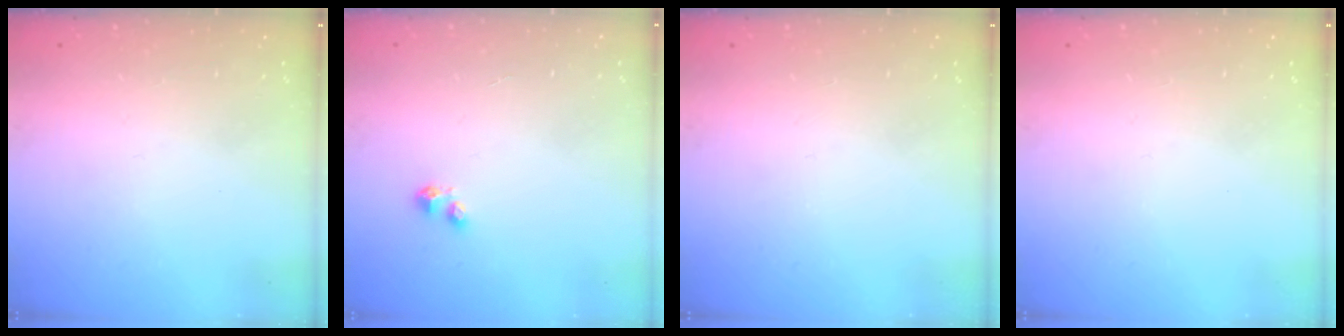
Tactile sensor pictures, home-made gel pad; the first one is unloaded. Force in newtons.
{"total": 2.8, "press": 2.8, "slide": 0.4}
{"total": 0.0}
{"total": 0.0}